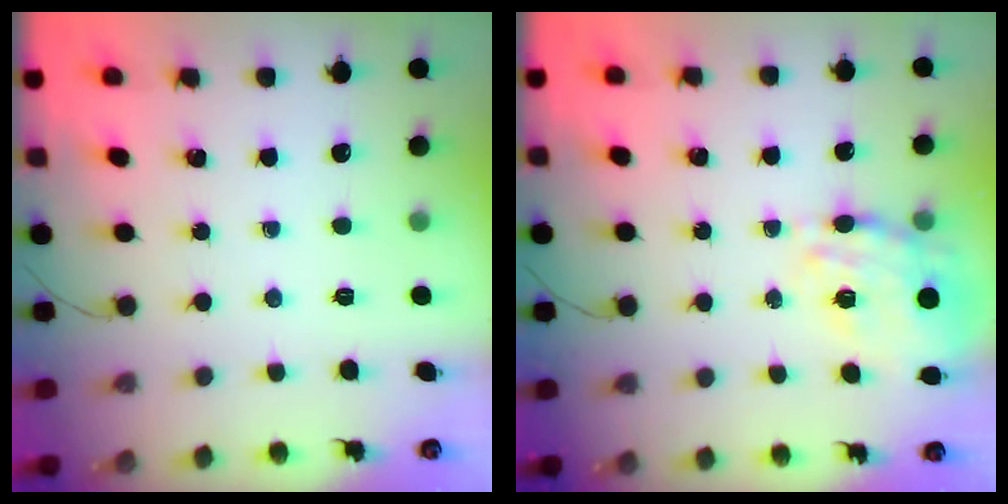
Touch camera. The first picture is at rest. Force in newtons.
{"total": 19.5, "press": 19.1, "slide": 3.6}